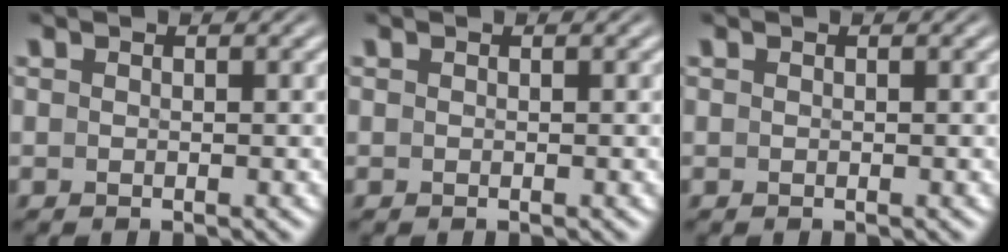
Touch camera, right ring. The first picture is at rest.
{"total": 0.0}
{"total": 0.0}